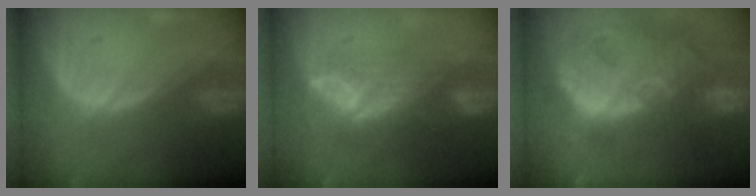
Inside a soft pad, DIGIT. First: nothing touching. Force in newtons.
{"total": 7.8, "press": 6.7, "slide": 4.1}
{"total": 13.9, "press": 11.7, "slide": 7.5}